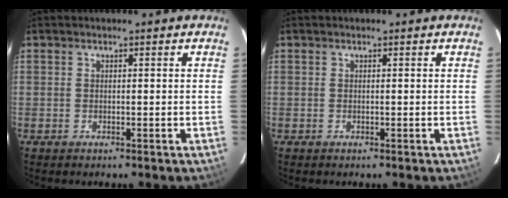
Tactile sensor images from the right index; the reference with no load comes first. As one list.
[{"total": 0.0}]